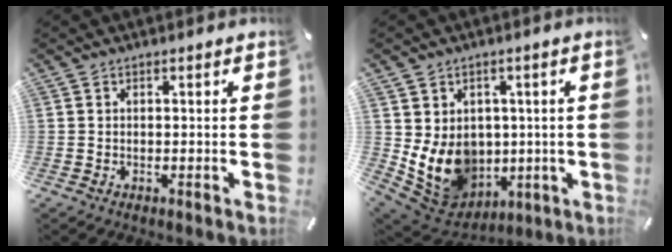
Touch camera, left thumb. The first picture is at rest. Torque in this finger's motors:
{"motor_torque": [2.47, 2.54, 0.78, -0.52, 0.52]}